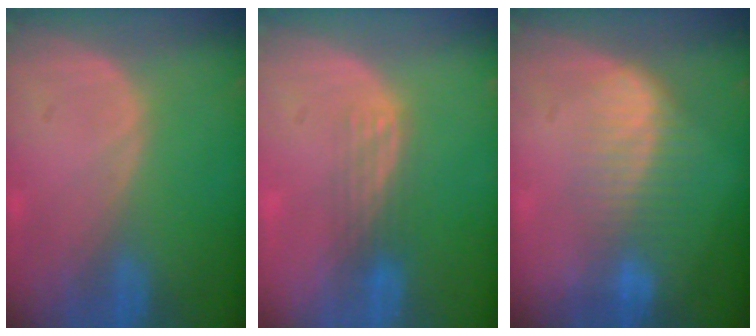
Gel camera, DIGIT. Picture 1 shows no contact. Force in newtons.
{"total": 2.9, "press": 2.7, "slide": 1.2}
{"total": 7.2, "press": 6.2, "slide": 3.7}